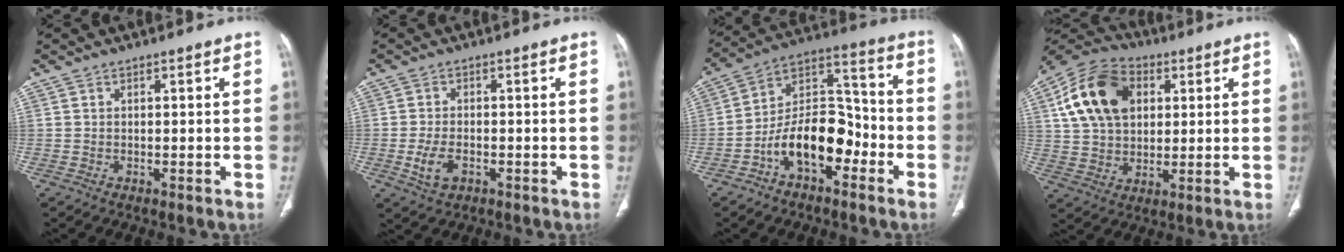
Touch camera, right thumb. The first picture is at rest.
{"total": 4.7, "force": [-1.6, 2.8, 3.4], "torque": [-0.072, 0.005, -0.023]}
{"total": 15.0, "force": [-6.2, 8.7, 10.6], "torque": [-0.151, 0.075, -0.112]}
{"total": 17.0, "force": [4.9, 11.8, 11.2], "torque": [-0.190, 0.009, 0.085]}